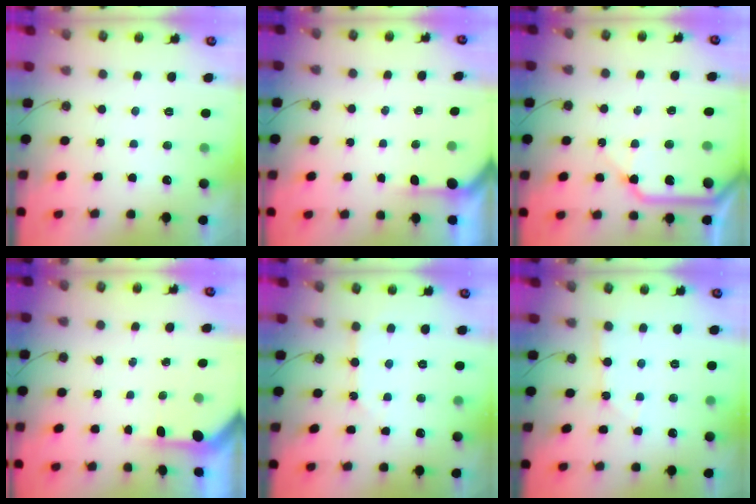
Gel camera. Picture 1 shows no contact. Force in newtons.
{"total": 1.4, "press": 1.4, "slide": 0.2}
{"total": 12.4, "press": 12.4, "slide": 1.0}
{"total": 2.8, "press": 2.8, "slide": 0.2}
{"total": 3.8, "press": 3.8, "slide": 0.4}
{"total": 2.0, "press": 2.0, "slide": 0.3}